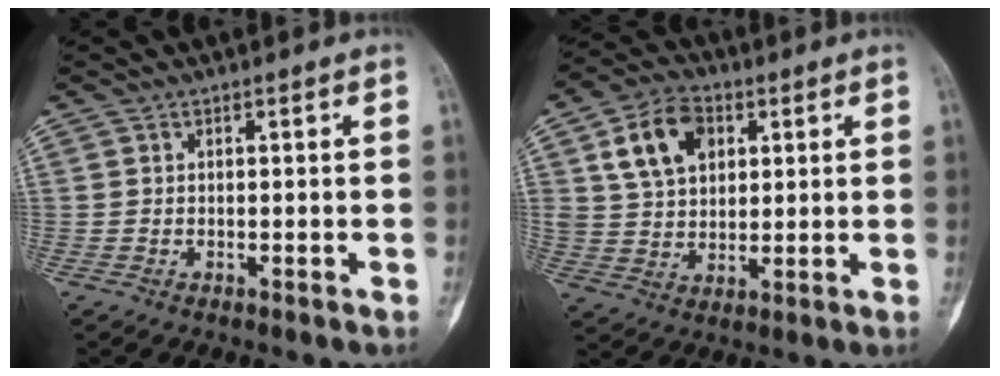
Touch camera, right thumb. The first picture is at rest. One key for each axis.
{"total": 11.9, "fx": 4.3, "fy": 8.3, "fz": 7.3, "tx": -0.109, "ty": -0.002, "tz": 0.077}